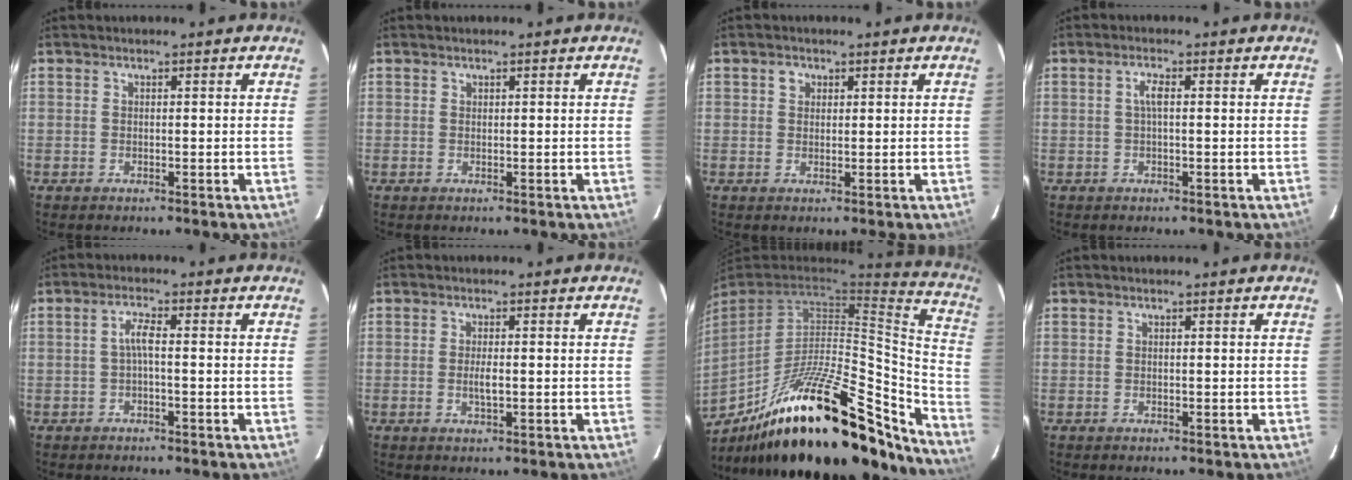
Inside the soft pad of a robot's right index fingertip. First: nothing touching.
{"total": 0.0}
{"total": 1.8, "force": [0.7, 1.6, 0.5], "torque": [-0.007, 0.007, 0.010]}
{"total": 1.9, "force": [0.3, 0.4, 1.8], "torque": [-0.034, 0.008, 0.005]}
{"total": 2.2, "force": [-0.4, 0.1, 2.1], "torque": [-0.041, 0.007, -0.008]}
{"total": 2.0, "force": [-0.2, 0.5, 2.0], "torque": [-0.037, -0.001, -0.003]}
{"total": 32.8, "force": [-24.4, 9.6, 19.6], "torque": [-0.279, -0.005, -0.370]}
{"total": 0.0}